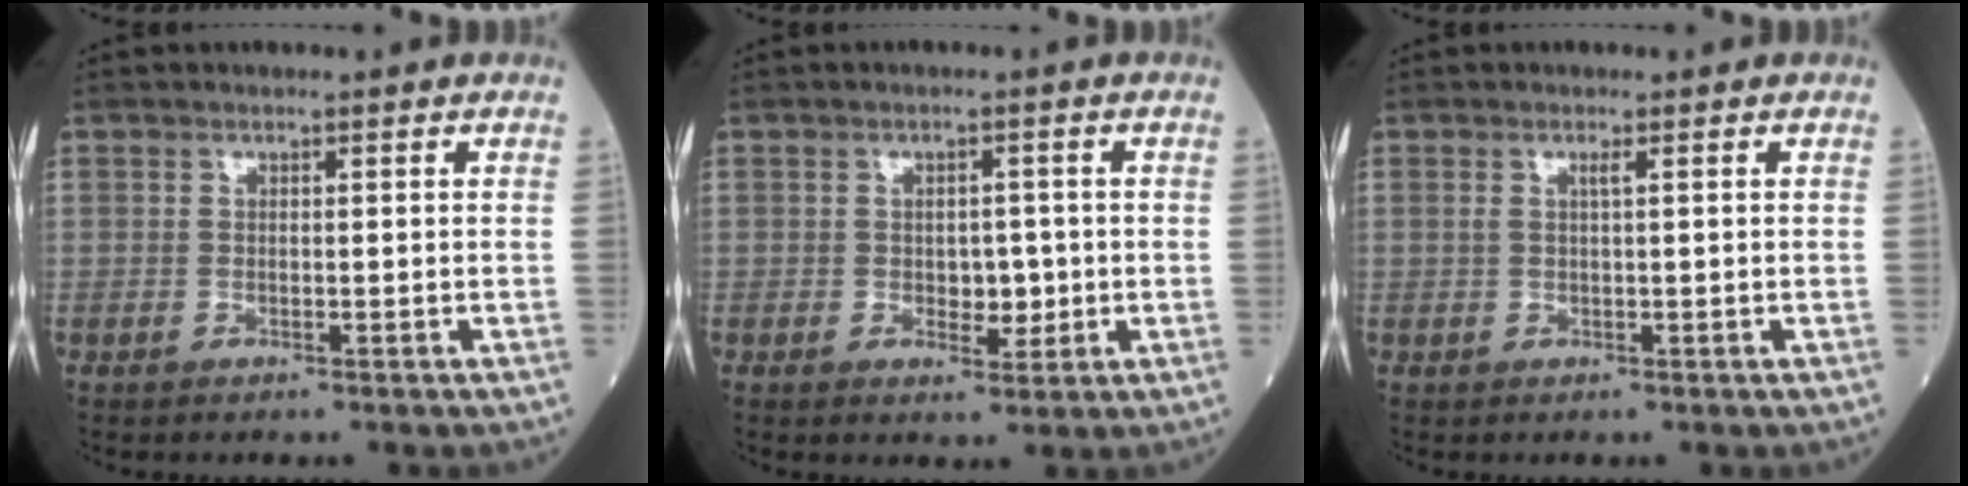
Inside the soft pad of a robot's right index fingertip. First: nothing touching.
{"total": 3.2, "force": [-0.4, 2.0, 2.5], "torque": [-0.030, 0.002, 0.001]}
{"total": 0.9, "force": [0.3, -0.1, 0.9], "torque": [-0.021, 0.003, 0.006]}